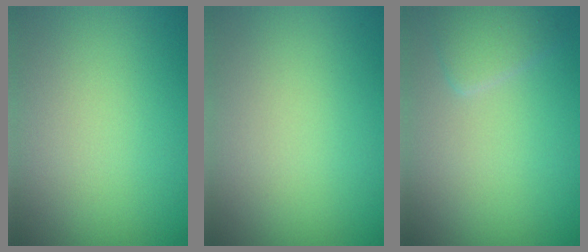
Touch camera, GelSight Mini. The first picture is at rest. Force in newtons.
{"total": 0.0}
{"total": 1.8, "press": 1.8, "slide": 0.1}